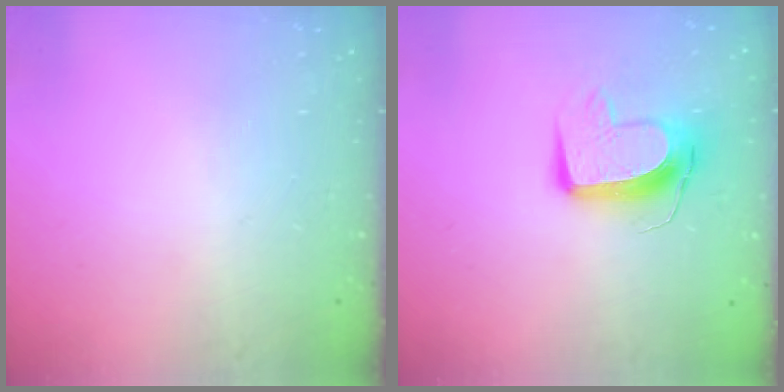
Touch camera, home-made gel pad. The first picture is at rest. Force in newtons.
{"total": 10.1, "press": 10.1, "slide": 0.4}